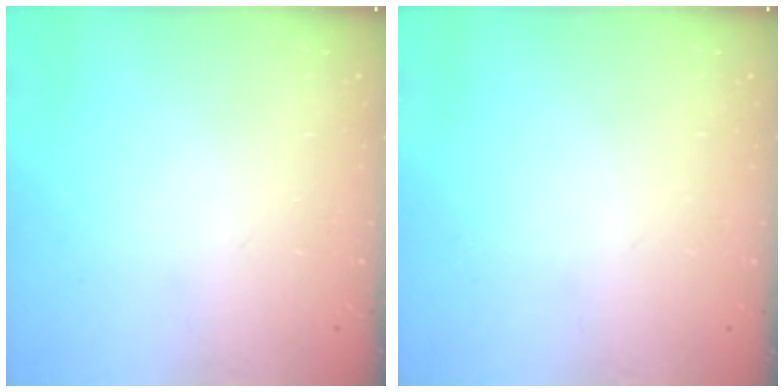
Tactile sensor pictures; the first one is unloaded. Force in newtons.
{"total": 0.0}